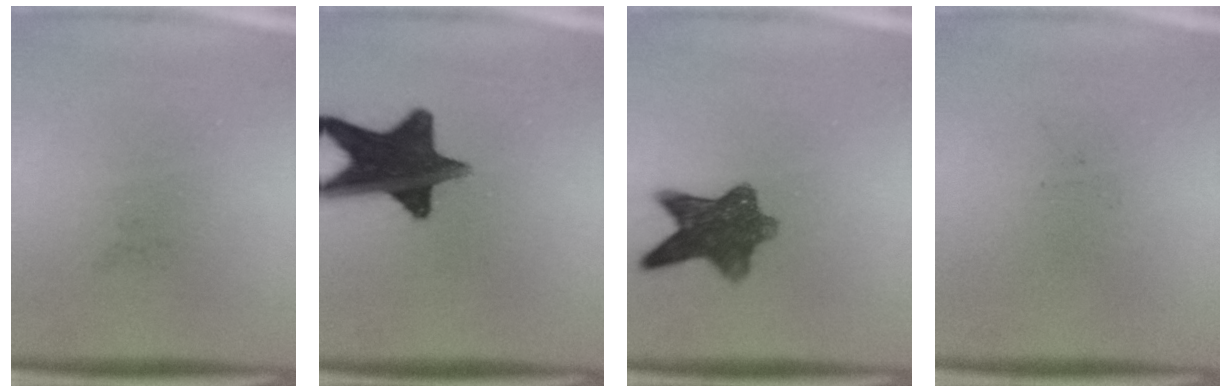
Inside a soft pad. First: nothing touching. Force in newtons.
{"total": 15.7}
{"total": 8.7}
{"total": 0.0}